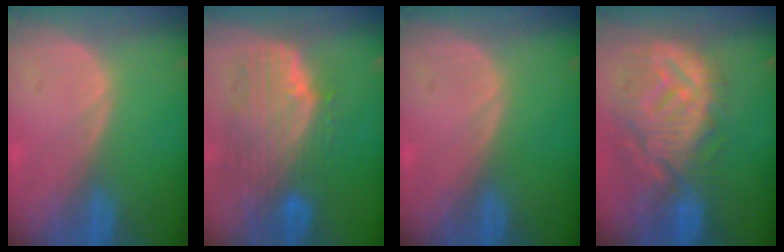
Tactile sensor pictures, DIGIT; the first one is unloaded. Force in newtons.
{"total": 10.2, "press": 9.0, "slide": 4.8}
{"total": 0.0}
{"total": 12.4, "press": 11.1, "slide": 5.5}